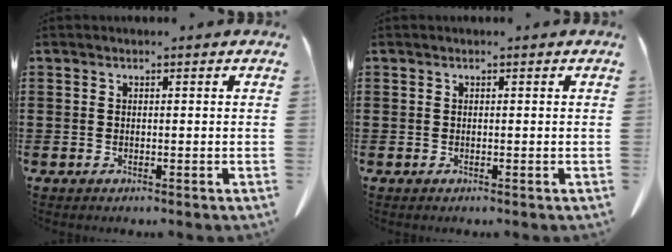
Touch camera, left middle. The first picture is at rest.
{"total": 0.0}